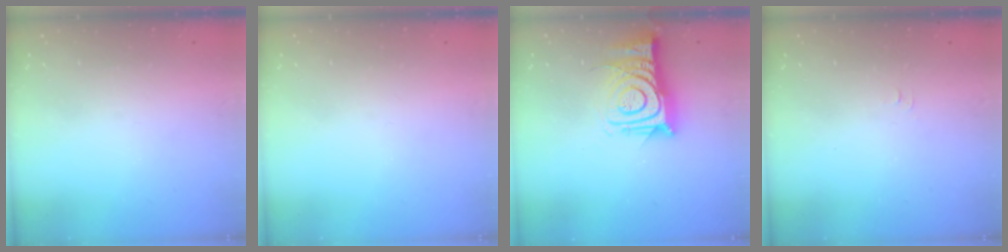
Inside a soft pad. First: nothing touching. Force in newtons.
{"total": 0.0}
{"total": 14.1, "press": 14.0, "slide": 1.3}
{"total": 5.2, "press": 5.1, "slide": 0.6}